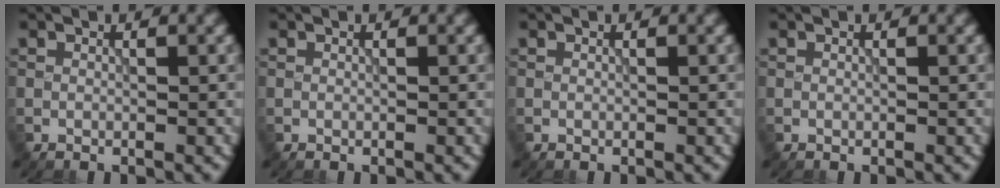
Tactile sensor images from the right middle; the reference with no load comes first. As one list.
[{"total": 0.0}, {"total": 0.0}, {"total": 0.0}]